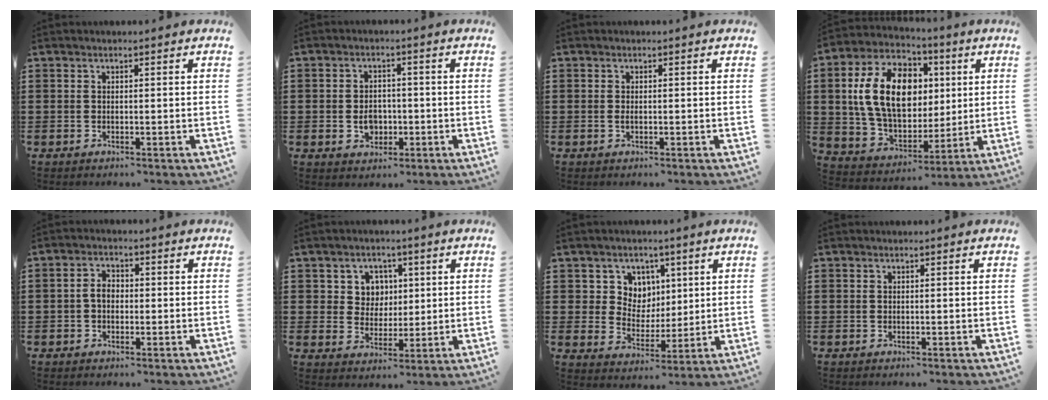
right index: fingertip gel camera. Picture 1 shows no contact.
{"total": 3.7, "force": [-0.8, 2.9, 2.1], "torque": [-0.039, 0.000, -0.018]}
{"total": 0.5, "force": [-0.1, 0.0, 0.5], "torque": [-0.011, -0.005, -0.001]}
{"total": 15.7, "force": [2.3, 10.5, 11.5], "torque": [-0.264, 0.016, 0.039]}
{"total": 2.8, "force": [-0.4, 1.9, 2.1], "torque": [-0.040, 0.005, -0.010]}
{"total": 5.0, "force": [1.7, 4.6, 1.2], "torque": [-0.041, 0.013, 0.028]}
{"total": 6.4, "force": [2.9, 5.6, 0.8], "torque": [-0.044, 0.001, 0.052]}
{"total": 0.0}